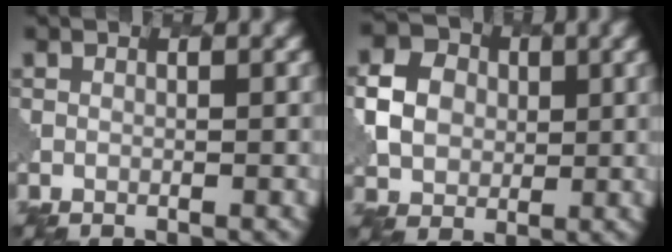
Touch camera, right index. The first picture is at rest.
{"total": 4.3, "force": [0.6, 3.8, 1.9], "torque": [-0.036, 0.010, 0.006]}